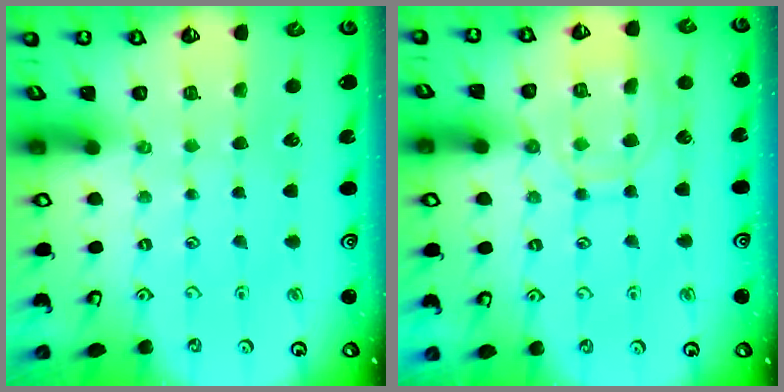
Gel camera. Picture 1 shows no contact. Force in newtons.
{"total": 11.6, "press": 11.6, "slide": 1.0}